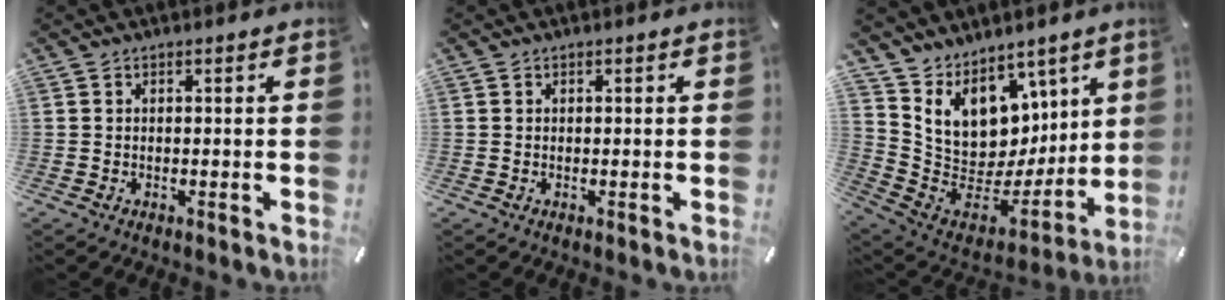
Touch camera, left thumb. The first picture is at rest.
{"total": 0.0}
{"total": 11.6, "force": [6.4, 9.0, 3.3], "torque": [-0.062, -0.089, 0.131]}